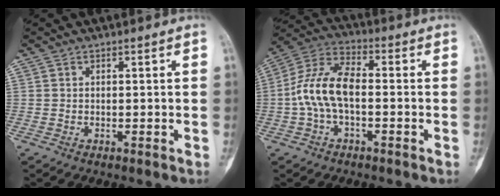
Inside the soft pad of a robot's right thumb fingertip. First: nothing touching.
{"total": 10.9, "force": [-1.2, 5.8, 9.2], "torque": [-0.188, 0.037, -0.031]}